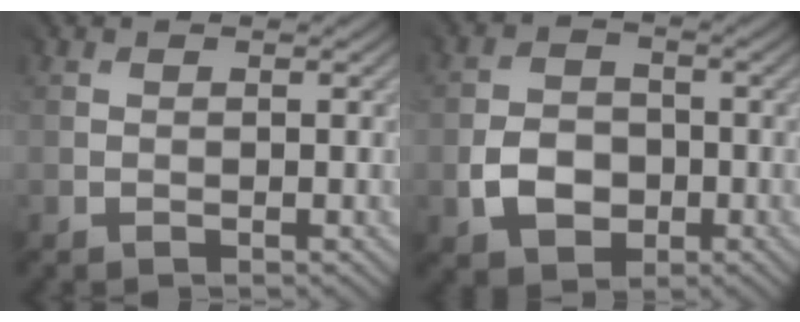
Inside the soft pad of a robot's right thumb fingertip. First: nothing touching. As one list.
[{"total": 3.1, "force": [-1.5, 2.6, 0.7], "torque": [-0.013, -0.005, -0.030]}]